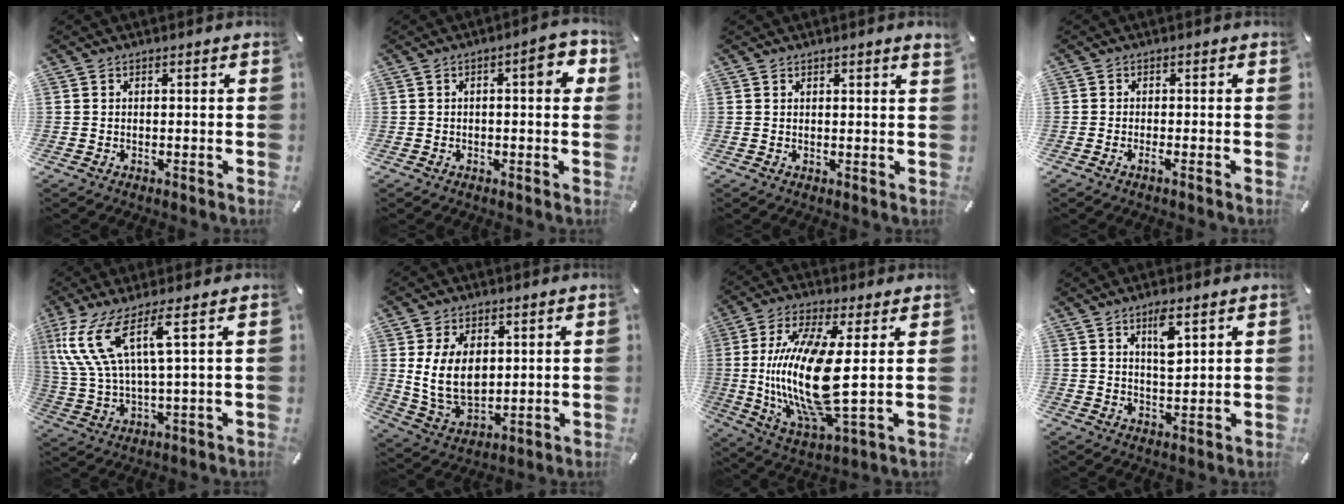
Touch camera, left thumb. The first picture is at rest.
{"total": 6.7, "force": [1.4, 2.3, 6.1], "torque": [-0.069, -0.007, 0.013]}
{"total": 1.1, "force": [0.9, -0.1, 0.6], "torque": [-0.012, -0.002, 0.017]}
{"total": 1.4, "force": [-0.7, 0.1, 1.2], "torque": [-0.020, -0.003, -0.011]}
{"total": 12.1, "force": [5.5, 3.1, 10.3], "torque": [-0.240, -0.010, 0.093]}
{"total": 11.7, "force": [2.2, 8.2, 8.0], "torque": [-0.173, -0.006, 0.037]}
{"total": 20.6, "force": [1.7, 6.0, 19.7], "torque": [-0.431, -0.028, 0.019]}
{"total": 6.1, "force": [3.1, 1.9, 4.9], "torque": [-0.081, -0.009, 0.048]}